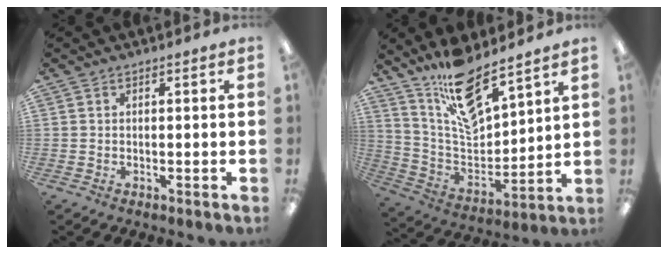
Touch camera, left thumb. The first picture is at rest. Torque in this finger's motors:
{"motor_torque": [0.26, 0.18, -0.30, -0.08, 0.14]}